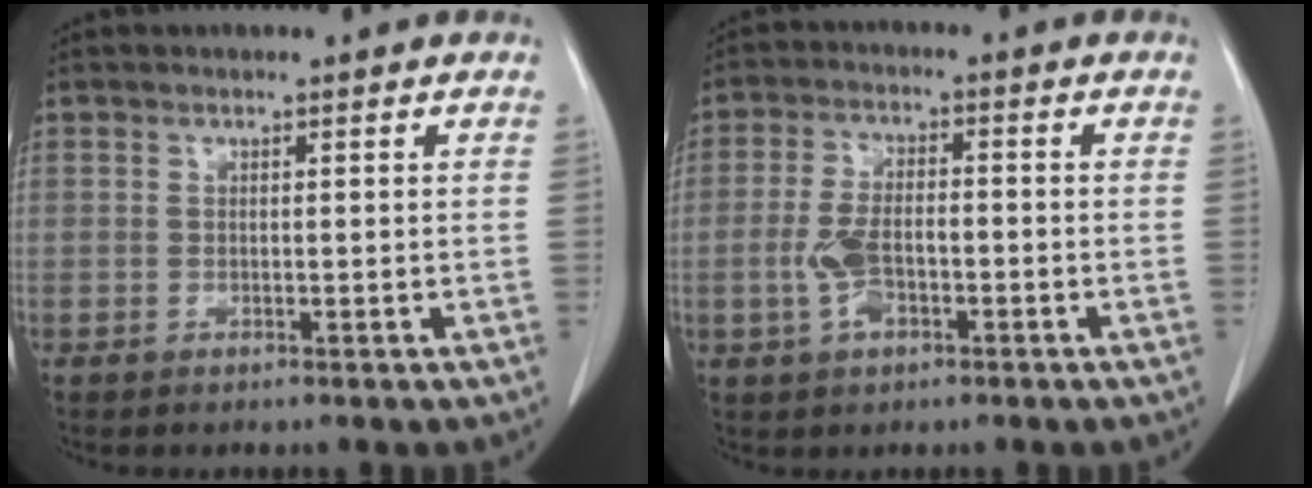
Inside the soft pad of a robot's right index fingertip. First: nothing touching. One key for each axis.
{"total": 6.1, "fx": -1.8, "fy": 2.9, "fz": 5.1, "tx": -0.113, "ty": 0.009, "tz": -0.032}